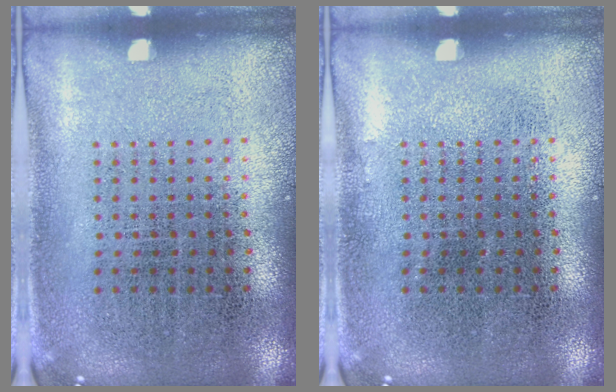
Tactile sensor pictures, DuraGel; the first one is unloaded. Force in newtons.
{"total": 0.0}